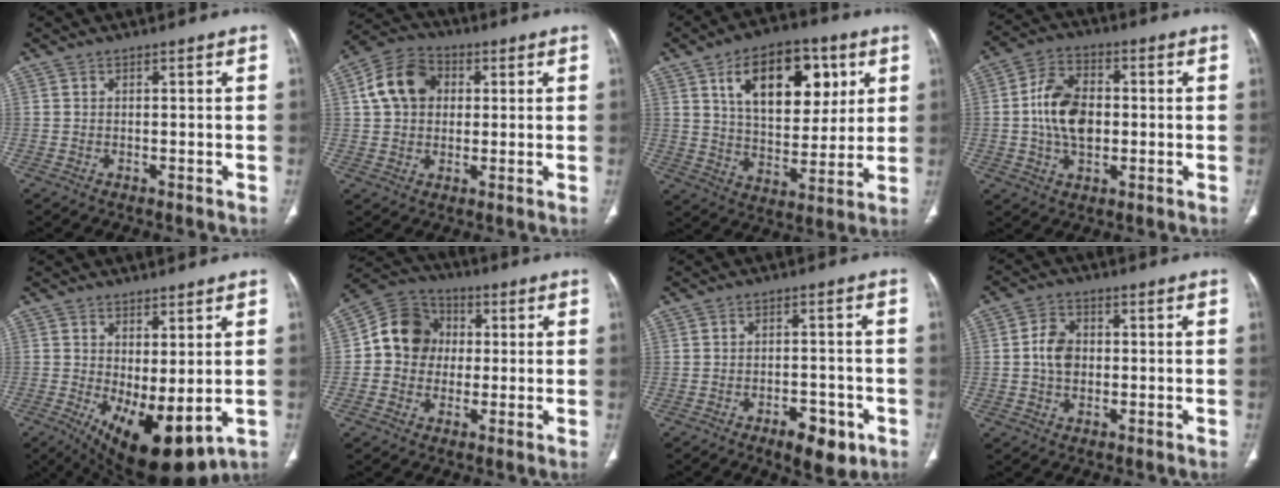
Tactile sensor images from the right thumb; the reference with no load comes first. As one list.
[{"total": 10.8, "force": [2.3, 8.4, 6.4], "torque": [-0.103, 0.016, 0.030]}, {"total": 19.8, "force": [7.4, 11.4, 14.3], "torque": [-0.171, -0.019, 0.122]}, {"total": 11.7, "force": [-0.1, 7.7, 8.8], "torque": [-0.145, 0.014, -0.007]}, {"total": 12.8, "force": [-1.9, 5.3, 11.5], "torque": [-0.173, -0.021, -0.007]}, {"total": 11.2, "force": [0.8, 10.0, 5.0], "torque": [-0.056, 0.023, -0.001]}, {"total": 7.1, "force": [-3.7, 3.3, 5.0], "torque": [-0.057, 0.016, -0.049]}, {"total": 5.9, "force": [0.0, 4.4, 3.8], "torque": [-0.058, 0.008, -0.006]}]